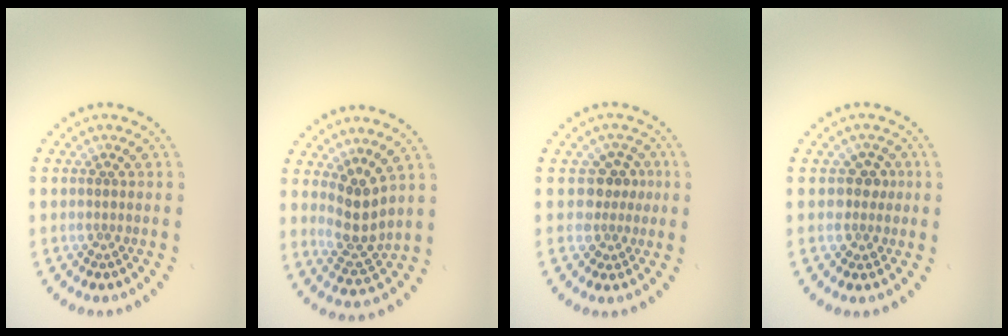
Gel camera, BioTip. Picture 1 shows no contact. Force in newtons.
{"total": 3.3, "press": 2.9, "slide": 1.6}
{"total": 2.6, "press": 2.0, "slide": 1.7}
{"total": 1.9, "press": 1.6, "slide": 1.1}